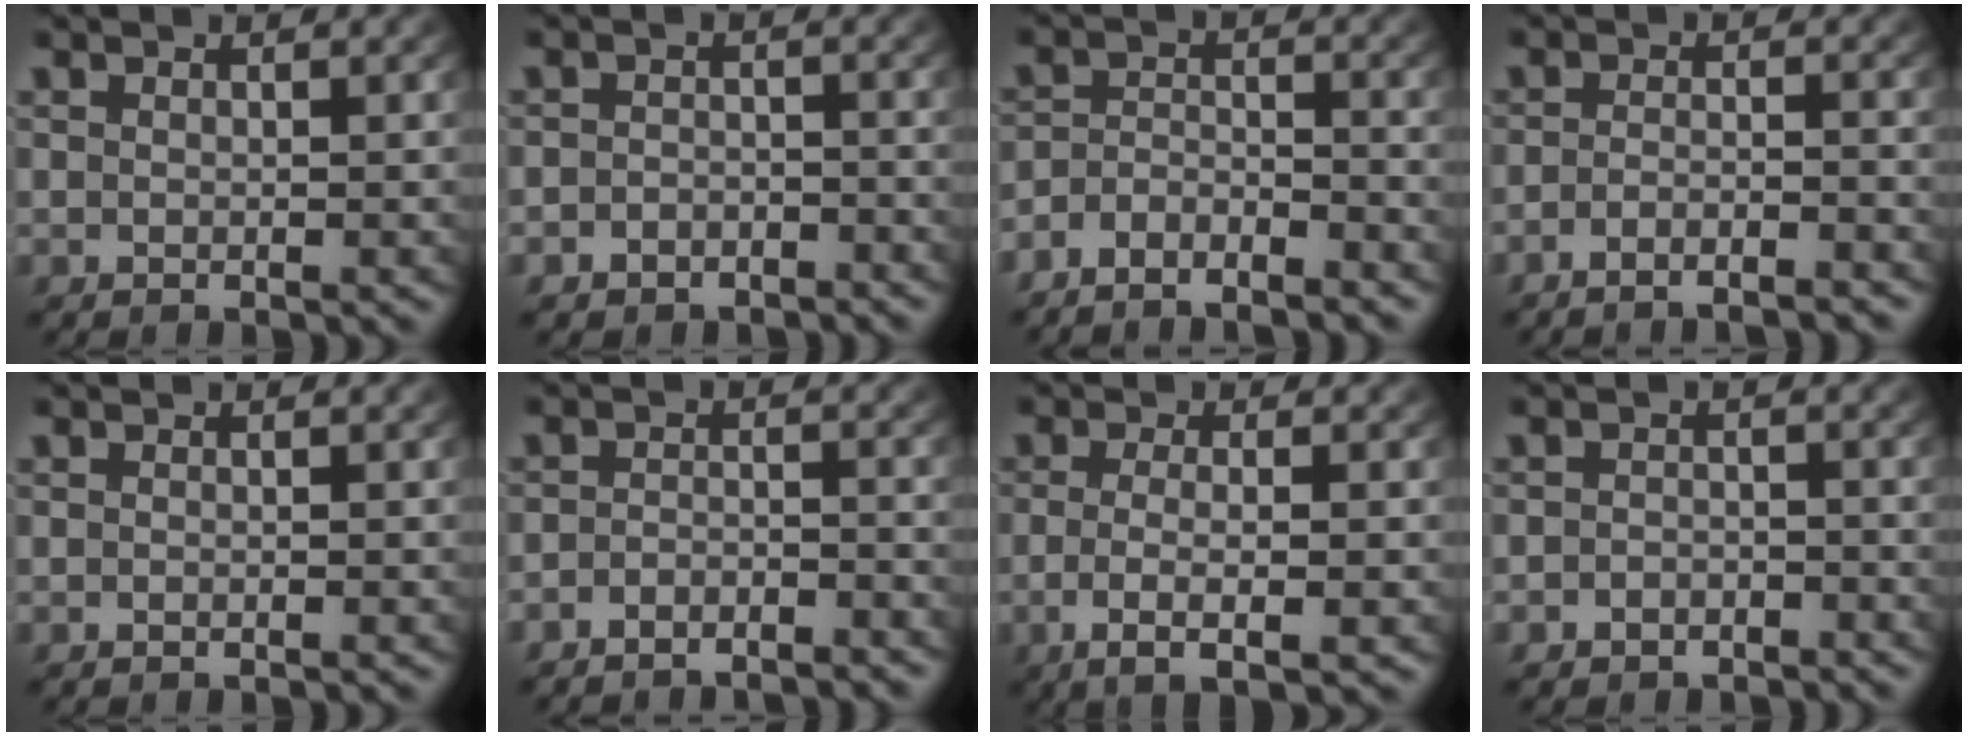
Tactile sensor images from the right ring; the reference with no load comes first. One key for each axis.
{"total": 2.6, "fx": -2.2, "fy": 1.4, "fz": 0.0, "tx": 0.002, "ty": -0.012, "tz": -0.035}
{"total": 4.3, "fx": -3.7, "fy": 2.0, "fz": 1.0, "tx": -0.017, "ty": -0.008, "tz": -0.068}
{"total": 3.6, "fx": -3.4, "fy": 0.4, "fz": 1.2, "tx": -0.018, "ty": -0.006, "tz": -0.057}
{"total": 0.0}
{"total": 3.6, "fx": -3.5, "fy": 0.8, "fz": 0.3, "tx": -0.005, "ty": -0.013, "tz": -0.057}
{"total": 4.1, "fx": -1.5, "fy": 0.8, "fz": 3.7, "tx": -0.075, "ty": -0.016, "tz": -0.015}
{"total": 2.3, "fx": -2.0, "fy": 1.0, "fz": -0.1, "tx": 0.003, "ty": -0.011, "tz": -0.030}